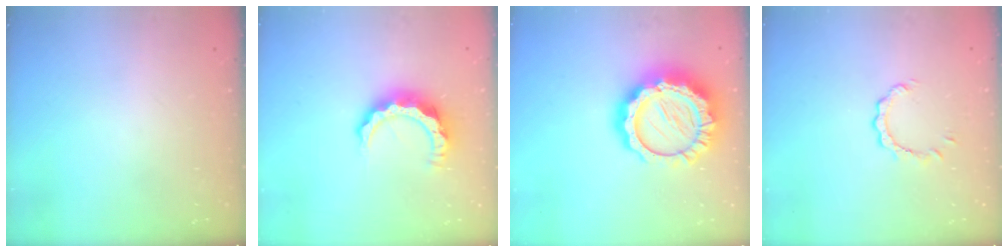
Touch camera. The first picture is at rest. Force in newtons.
{"total": 10.3, "press": 10.2, "slide": 1.1}
{"total": 20.5, "press": 20.4, "slide": 1.9}
{"total": 3.6, "press": 3.6, "slide": 0.5}